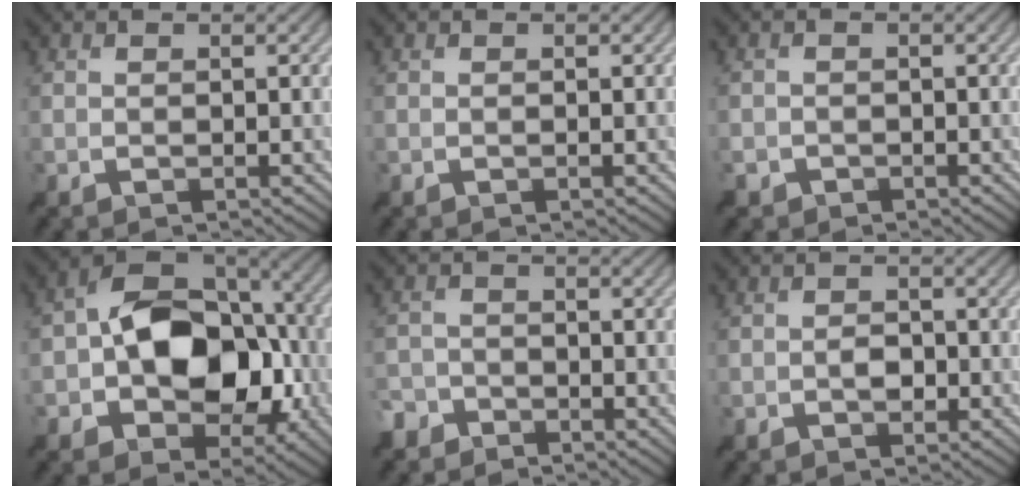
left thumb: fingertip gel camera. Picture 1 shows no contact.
{"total": 0.0}
{"total": 1.7, "force": [-1.1, 1.2, 0.2], "torque": [0.000, -0.004, -0.027]}
{"total": 14.6, "force": [-1.4, 9.8, 10.7], "torque": [-0.172, 0.008, -0.036]}
{"total": 3.2, "force": [-2.6, 1.8, 0.5], "torque": [-0.009, 0.001, -0.062]}
{"total": 1.7, "force": [-0.6, 1.2, 1.1], "torque": [-0.019, 0.000, -0.014]}